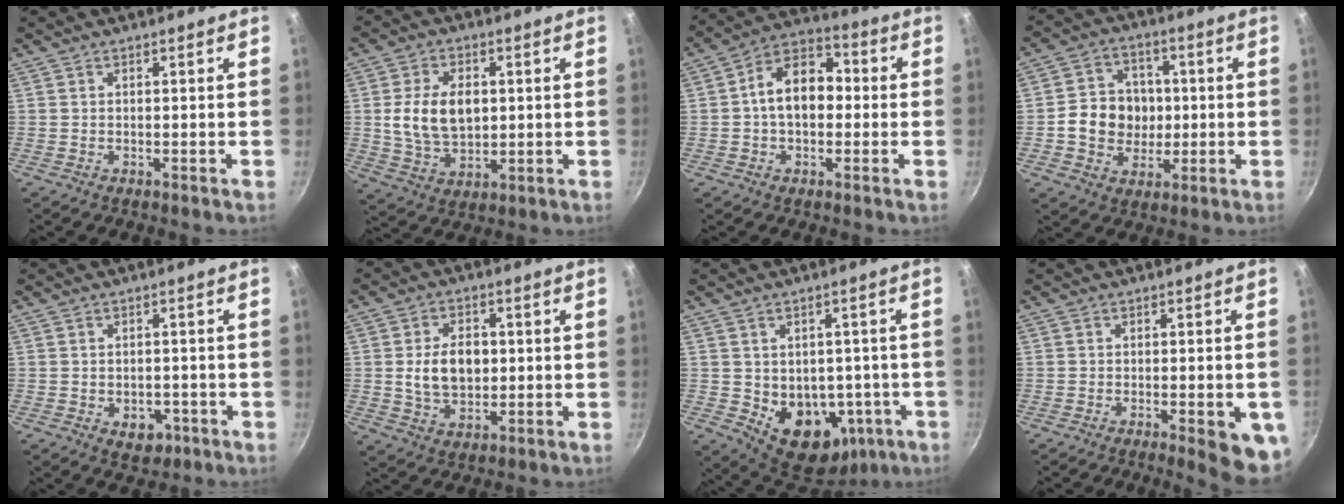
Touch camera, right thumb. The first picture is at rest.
{"total": 11.5, "force": [1.3, 7.6, 8.6], "torque": [-0.138, -0.006, 0.027]}
{"total": 11.9, "force": [0.0, 8.2, 8.7], "torque": [-0.098, 0.040, -0.018]}
{"total": 11.2, "force": [-0.4, 9.8, 5.5], "torque": [-0.059, 0.012, -0.013]}
{"total": 4.8, "force": [-1.9, 3.4, 2.7], "torque": [-0.023, 0.013, -0.012]}
{"total": 9.5, "force": [0.5, 6.5, 6.9], "torque": [-0.098, 0.000, 0.009]}
{"total": 14.7, "force": [-3.4, 11.0, 9.1], "torque": [-0.079, 0.009, -0.018]}
{"total": 8.8, "force": [-3.1, 2.5, 7.9], "torque": [-0.075, 0.009, -0.036]}